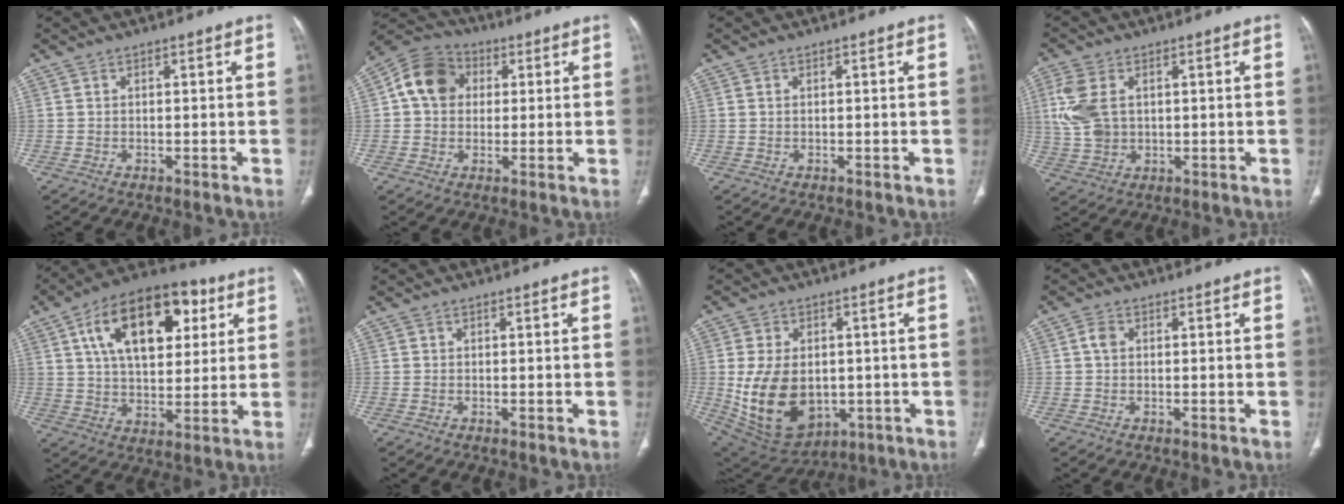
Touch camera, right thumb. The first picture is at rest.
{"total": 10.2, "force": [2.0, 8.3, 5.5], "torque": [-0.082, 0.015, 0.023]}
{"total": 0.0}
{"total": 8.8, "force": [1.9, 5.9, 6.2], "torque": [-0.142, 0.001, 0.045]}
{"total": 21.2, "force": [7.7, 11.8, 15.9], "torque": [-0.223, -0.001, 0.120]}
{"total": 0.0}
{"total": 16.1, "force": [-1.5, 11.2, 11.5], "torque": [-0.190, -0.006, 0.011]}
{"total": 1.7, "force": [0.2, 1.2, 1.1], "torque": [-0.021, 0.005, 0.003]}